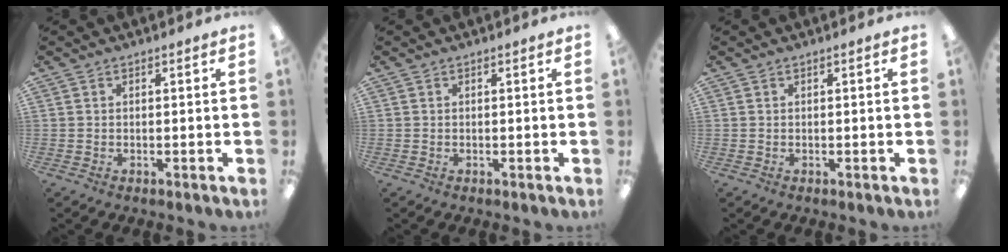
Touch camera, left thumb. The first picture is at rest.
{"total": 0.0}
{"total": 0.0}